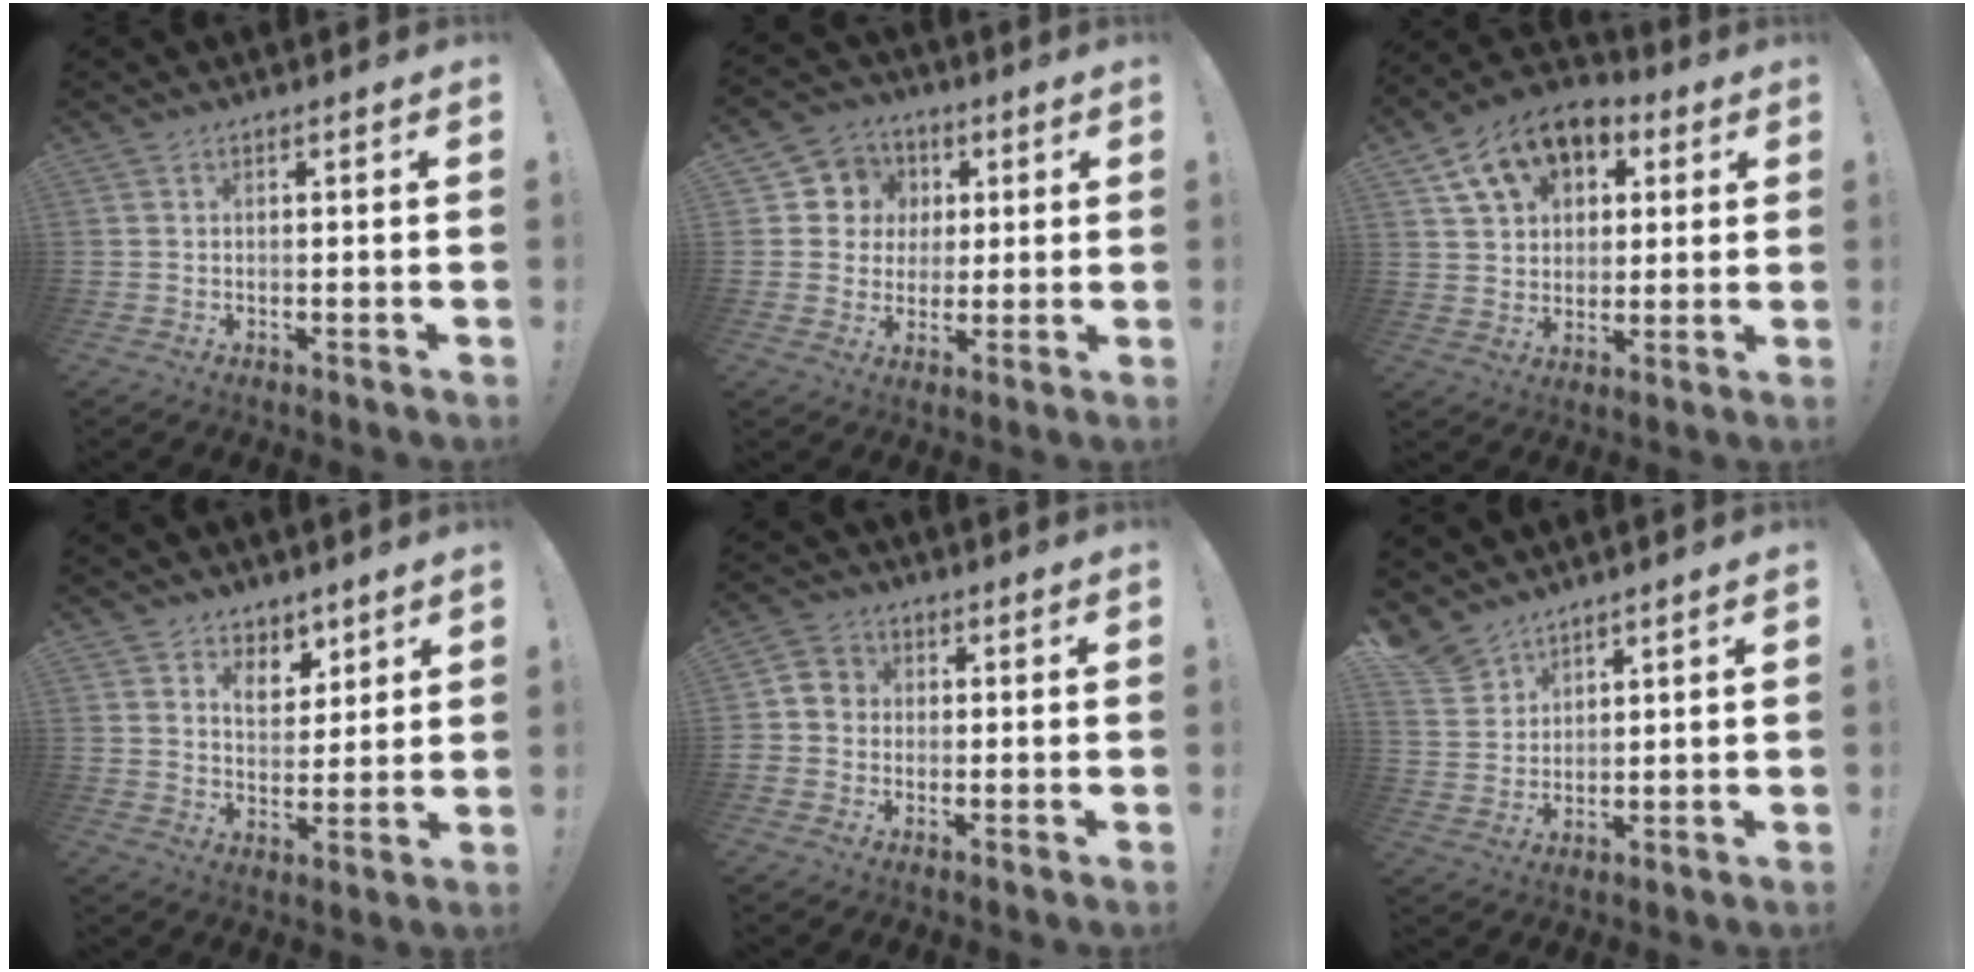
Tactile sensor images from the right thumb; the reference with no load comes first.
{"total": 8.9, "force": [0.9, 8.6, 1.8], "torque": [-0.031, 0.004, 0.027]}
{"total": 13.4, "force": [6.6, 9.7, 6.5], "torque": [-0.104, -0.024, 0.130]}
{"total": 7.3, "force": [4.3, 5.5, 2.3], "torque": [-0.031, -0.029, 0.082]}
{"total": 4.6, "force": [-1.1, 4.3, 1.4], "torque": [-0.033, 0.018, -0.020]}
{"total": 6.4, "force": [5.4, 3.4, 0.6], "torque": [-0.022, -0.042, 0.107]}